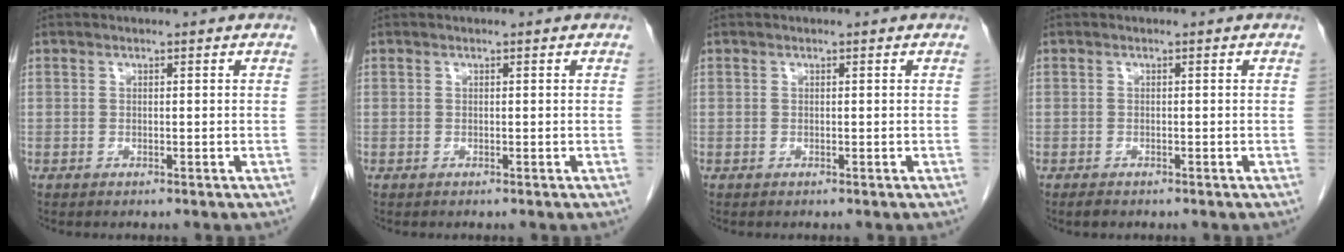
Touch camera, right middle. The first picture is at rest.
{"total": 0.0}
{"total": 0.0}
{"total": 1.0, "force": [-0.8, 0.4, 0.5], "torque": [-0.013, -0.002, -0.011]}